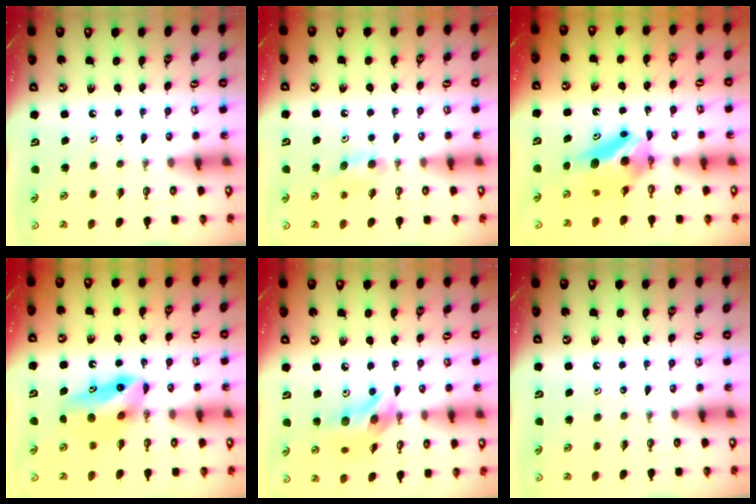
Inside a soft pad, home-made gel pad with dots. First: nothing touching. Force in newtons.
{"total": 7.2, "press": 3.9, "slide": 6.0}
{"total": 7.2, "press": 6.6, "slide": 2.8}
{"total": 9.1, "press": 7.9, "slide": 4.5}
{"total": 12.6, "press": 12.6, "slide": 0.8}
{"total": 0.0}